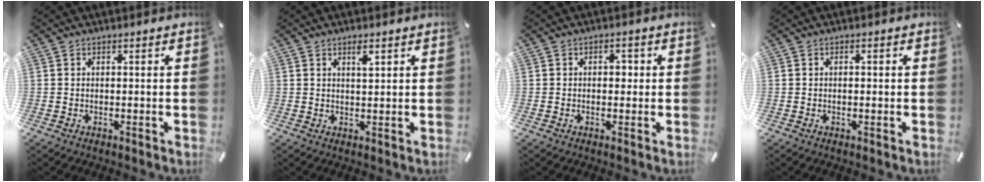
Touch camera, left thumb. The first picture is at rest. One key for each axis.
{"total": 2.4, "fx": 1.4, "fy": 0.6, "fz": 1.8, "tx": -0.022, "ty": -0.005, "tz": 0.020}
{"total": 2.4, "fx": -0.2, "fy": 1.6, "fz": 1.8, "tx": -0.020, "ty": 0.001, "tz": -0.011}
{"total": 0.9, "fx": -0.2, "fy": 0.3, "fz": 0.8, "tx": -0.015, "ty": -0.001, "tz": -0.004}